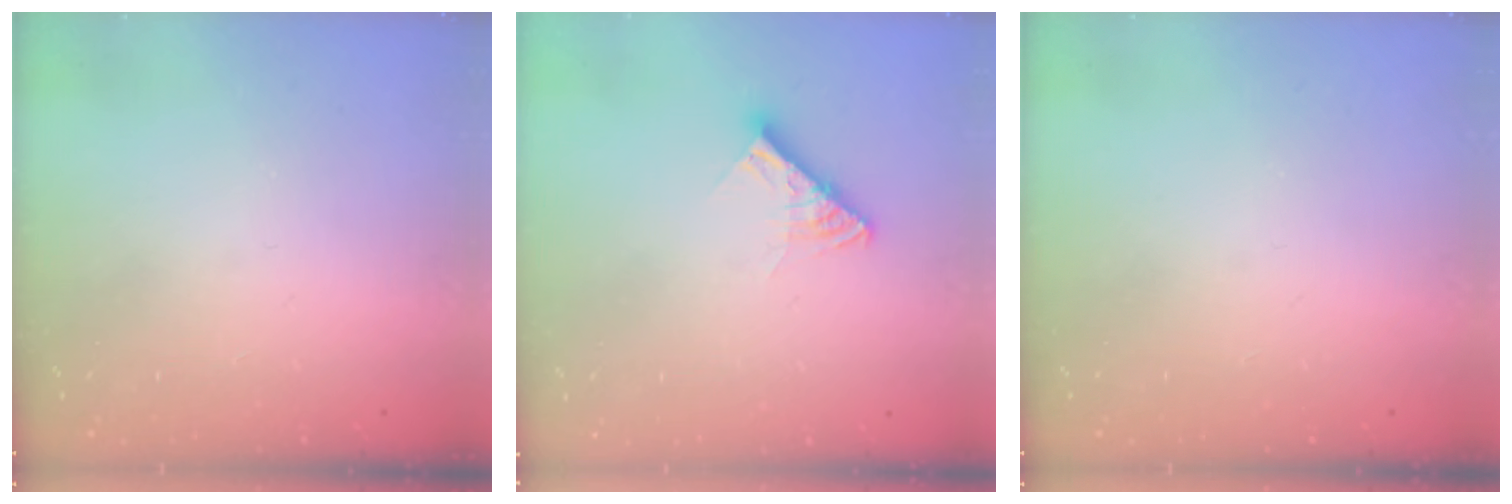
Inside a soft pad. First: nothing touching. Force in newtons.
{"total": 9.5, "press": 9.4, "slide": 1.0}
{"total": 0.0}